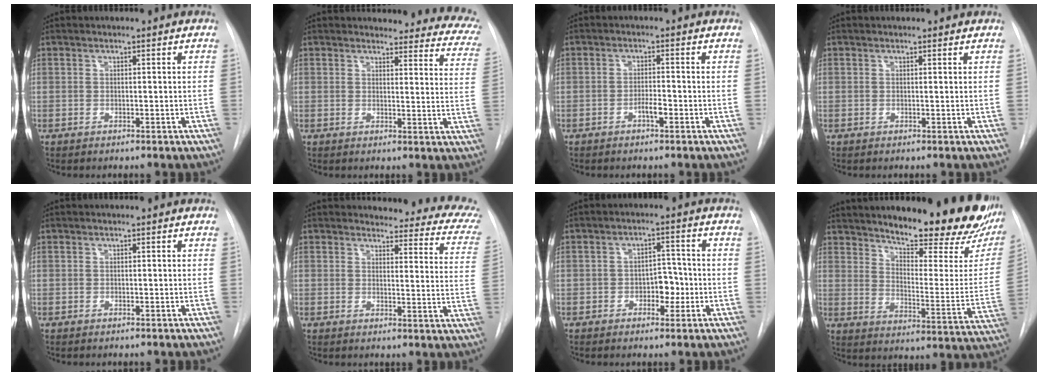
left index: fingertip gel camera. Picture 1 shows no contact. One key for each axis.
{"total": 18.5, "fx": 17.4, "fy": 4.8, "fz": 4.1, "tx": -0.013, "ty": -0.081, "tz": 0.160}
{"total": 2.0, "fx": -1.1, "fy": 0.4, "fz": 1.6, "tx": -0.026, "ty": 0.002, "tz": -0.020}
{"total": 1.7, "fx": 1.5, "fy": 0.6, "fz": 0.3, "tx": -0.011, "ty": 0.011, "tz": 0.013}
{"total": 0.0}
{"total": 16.5, "fx": 15.5, "fy": 3.6, "fz": 4.2, "tx": -0.013, "ty": -0.080, "tz": 0.139}
{"total": 4.1, "fx": -1.3, "fy": 2.6, "fz": 2.9, "tx": -0.034, "ty": 0.008, "tz": -0.019}
{"total": 25.8, "fx": 20.8, "fy": 5.3, "fz": 14.5, "tx": -0.212, "ty": -0.061, "tz": 0.265}